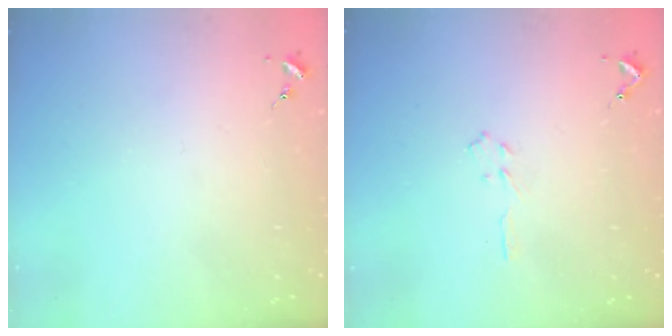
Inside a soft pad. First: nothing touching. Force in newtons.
{"total": 3.4, "press": 3.4, "slide": 0.4}